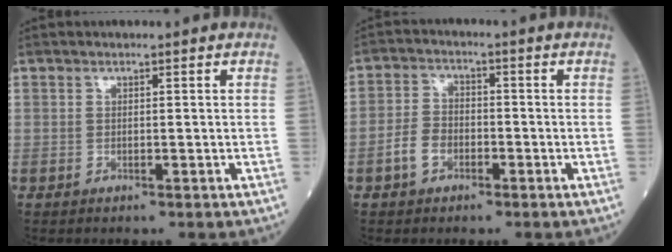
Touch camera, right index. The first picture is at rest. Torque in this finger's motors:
{"motor_torque": [0.10, -0.12, 0.31, 0.04]}